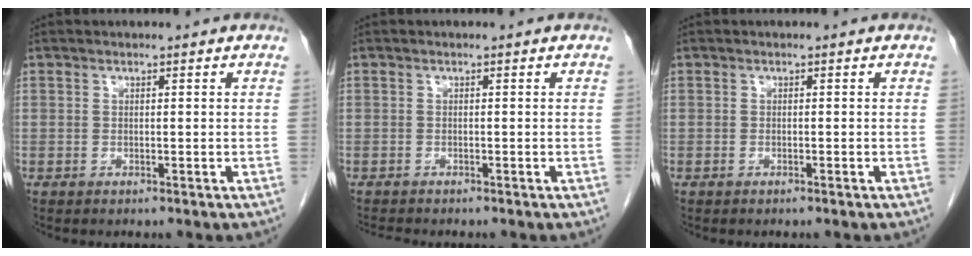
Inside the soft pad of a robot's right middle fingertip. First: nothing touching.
{"total": 1.5, "force": [-1.4, -0.1, 0.3], "torque": [-0.013, -0.007, -0.024]}
{"total": 0.0}